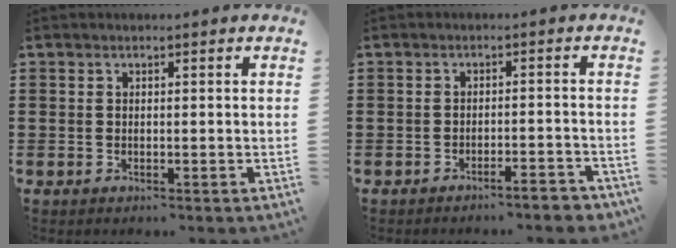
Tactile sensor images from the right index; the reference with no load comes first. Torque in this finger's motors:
{"motor_torque": [0.35, 0.55, 0.17, 0.00]}